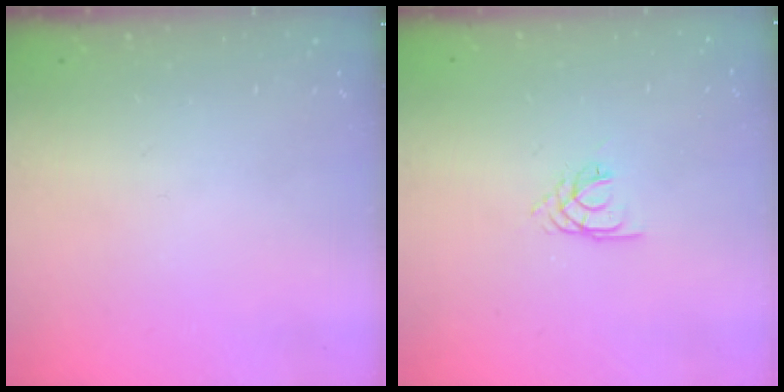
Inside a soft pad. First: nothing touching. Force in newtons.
{"total": 1.4, "press": 1.3, "slide": 0.3}